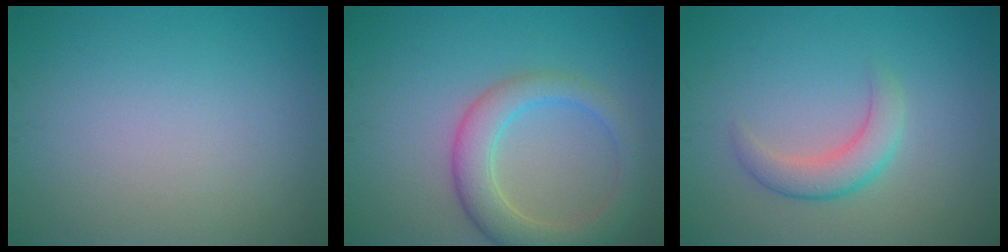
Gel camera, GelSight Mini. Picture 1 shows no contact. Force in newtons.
{"total": 4.9, "press": 4.9, "slide": 0.3}
{"total": 2.9, "press": 2.9, "slide": 0.2}